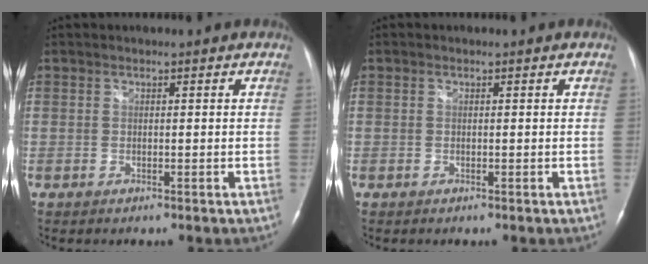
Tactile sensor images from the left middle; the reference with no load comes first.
{"total": 0.0}